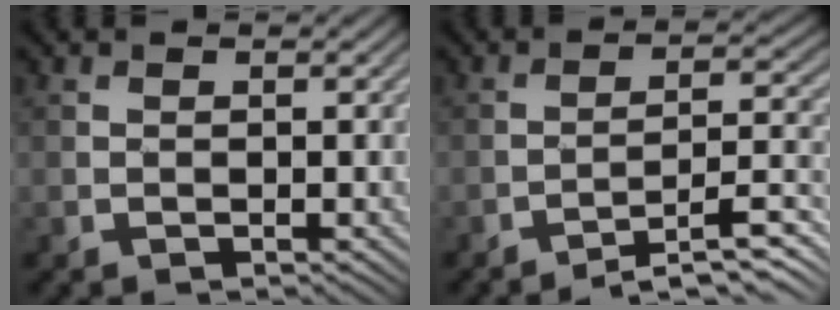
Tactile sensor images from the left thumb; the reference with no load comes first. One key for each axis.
{"total": 7.9, "fx": -5.3, "fy": 1.5, "fz": 5.7, "tx": -0.091, "ty": 0.009, "tz": -0.078}